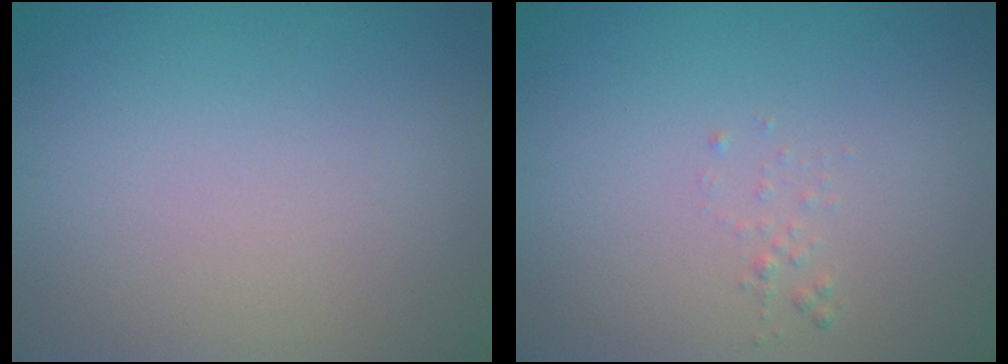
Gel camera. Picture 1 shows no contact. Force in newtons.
{"total": 0.6, "press": 0.6, "slide": 0.1}